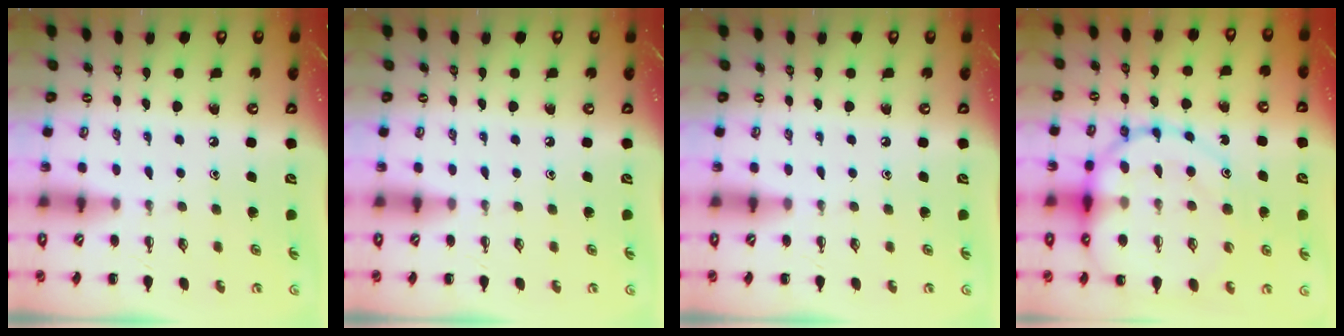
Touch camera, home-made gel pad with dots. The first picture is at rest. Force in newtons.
{"total": 0.0}
{"total": 0.0}
{"total": 20.7, "press": 20.5, "slide": 2.6}